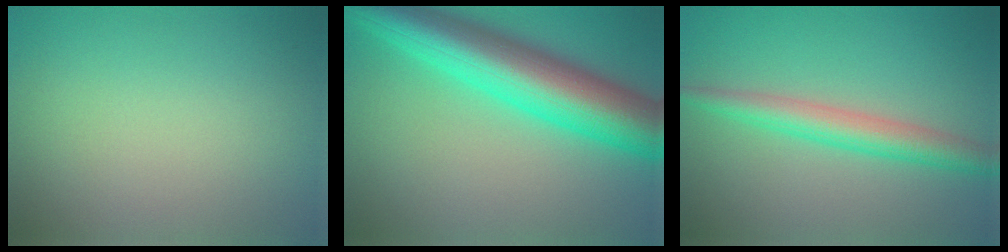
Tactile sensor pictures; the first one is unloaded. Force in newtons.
{"total": 11.2, "press": 11.2, "slide": 0.2}
{"total": 3.7, "press": 3.7, "slide": 0.1}